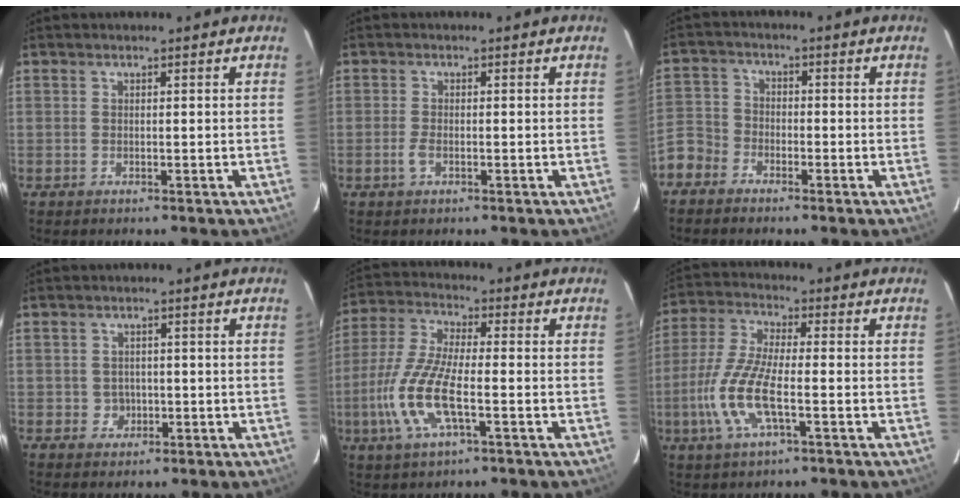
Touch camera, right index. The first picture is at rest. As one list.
[{"total": 2.0, "force": [-0.8, 0.9, 1.5], "torque": [-0.035, -0.002, -0.016]}, {"total": 6.7, "force": [-4.6, 4.7, 1.4], "torque": [-0.037, 0.014, -0.103]}, {"total": 2.6, "force": [-0.4, 2.6, 0.3], "torque": [-0.006, 0.006, 0.000]}, {"total": 12.9, "force": [-3.9, 3.6, 11.8], "torque": [-0.259, -0.006, -0.080]}, {"total": 11.8, "force": [-3.5, 3.2, 10.9], "torque": [-0.240, -0.004, -0.072]}]